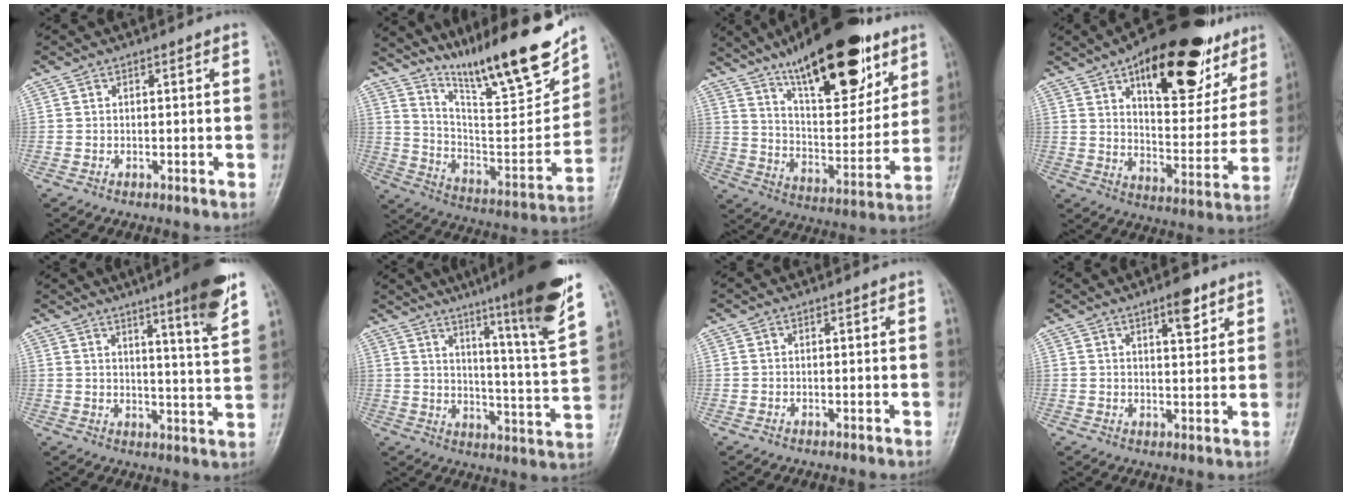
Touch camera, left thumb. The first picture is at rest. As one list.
[{"total": 22.8, "force": [16.9, 3.9, 14.9], "torque": [-0.205, -0.087, 0.286]}, {"total": 25.4, "force": [15.7, 9.2, 17.8], "torque": [-0.231, -0.057, 0.256]}, {"total": 25.7, "force": [14.9, 11.3, 17.7], "torque": [-0.207, -0.039, 0.224]}, {"total": 11.9, "force": [7.4, 0.5, 9.3], "torque": [-0.125, -0.042, 0.102]}, {"total": 20.9, "force": [14.4, 0.3, 15.1], "torque": [-0.202, -0.080, 0.203]}, {"total": 0.0}, {"total": 5.0, "force": [3.1, 1.7, 3.5], "torque": [-0.040, -0.018, 0.046]}]